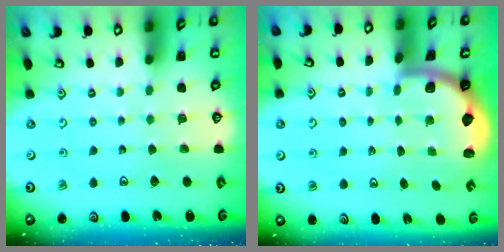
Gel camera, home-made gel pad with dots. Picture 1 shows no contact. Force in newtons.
{"total": 2.0, "press": 2.0, "slide": 0.5}